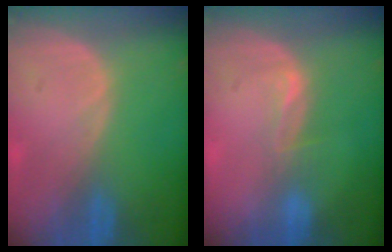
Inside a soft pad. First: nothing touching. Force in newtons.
{"total": 2.2, "press": 1.7, "slide": 1.4}